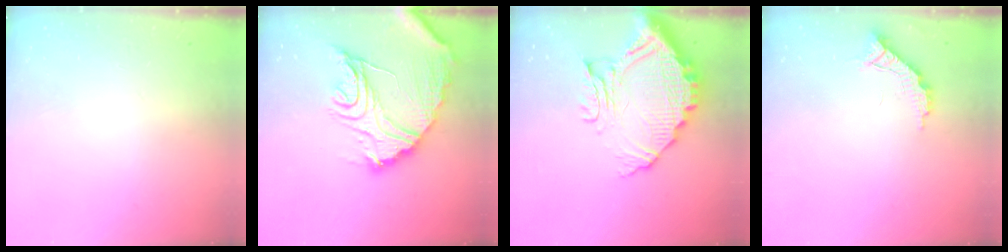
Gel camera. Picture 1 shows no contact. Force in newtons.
{"total": 20.3, "press": 20.2, "slide": 2.1}
{"total": 17.4, "press": 17.4, "slide": 1.5}
{"total": 8.4, "press": 8.4, "slide": 0.5}